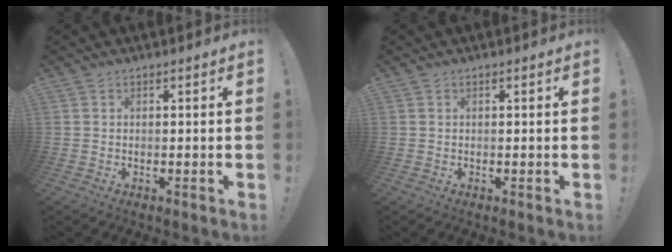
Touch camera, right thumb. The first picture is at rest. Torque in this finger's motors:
{"motor_torque": [0.17, -0.01, -0.04, 0.10, 0.10]}